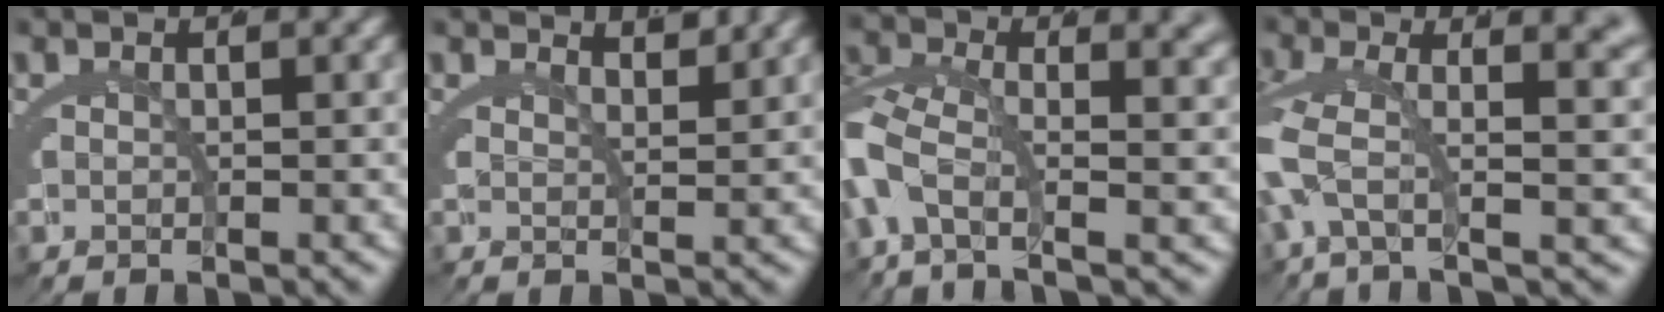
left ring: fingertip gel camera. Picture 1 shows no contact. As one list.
[{"total": 2.5, "force": [2.3, -0.5, 0.8], "torque": [-0.008, -0.005, 0.040]}, {"total": 4.8, "force": [-0.4, 2.3, 4.2], "torque": [-0.116, -0.030, 0.005]}, {"total": 6.2, "force": [1.4, 1.8, 5.7], "torque": [-0.115, -0.013, 0.025]}]